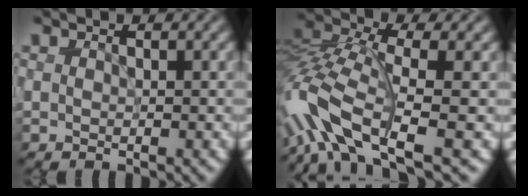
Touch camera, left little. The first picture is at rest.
{"total": 9.1, "force": [-3.0, 3.8, 7.7], "torque": [-0.154, 0.009, -0.074]}